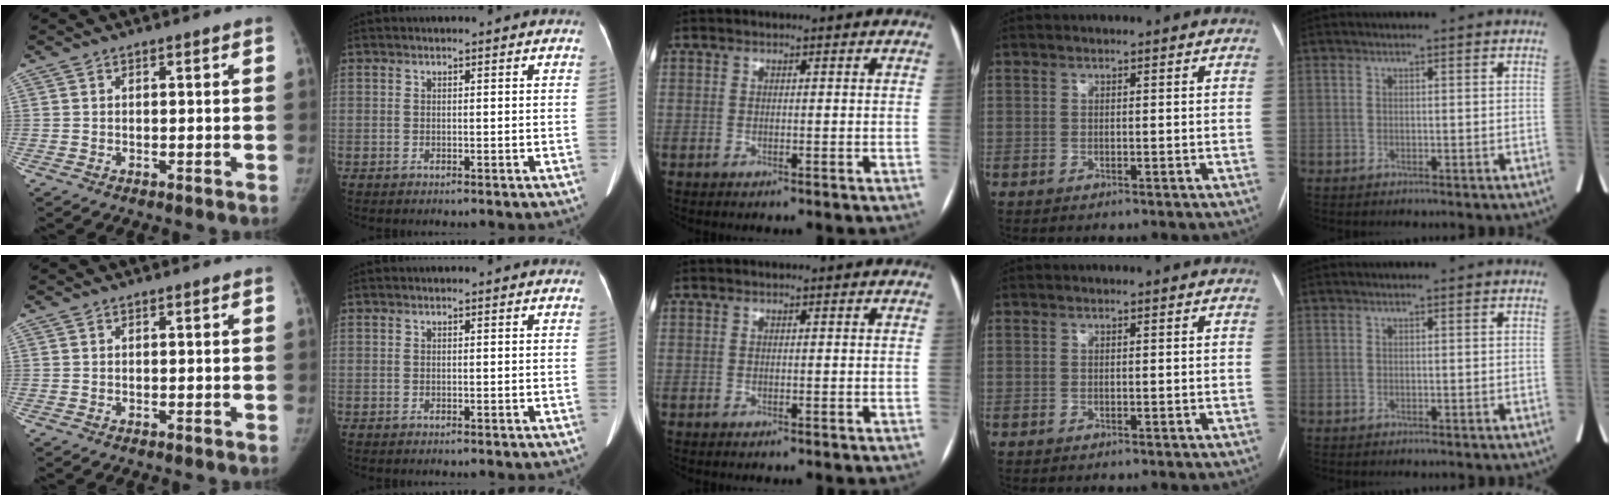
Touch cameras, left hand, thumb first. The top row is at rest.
{}